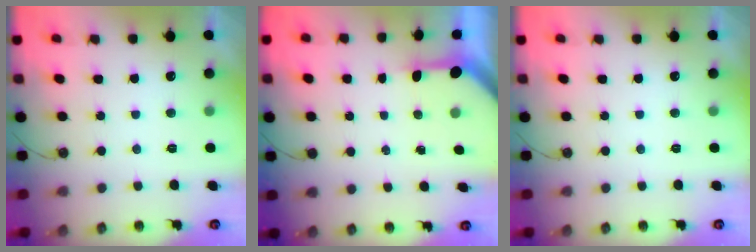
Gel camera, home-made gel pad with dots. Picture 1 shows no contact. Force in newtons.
{"total": 3.2, "press": 3.2, "slide": 0.2}
{"total": 0.0}